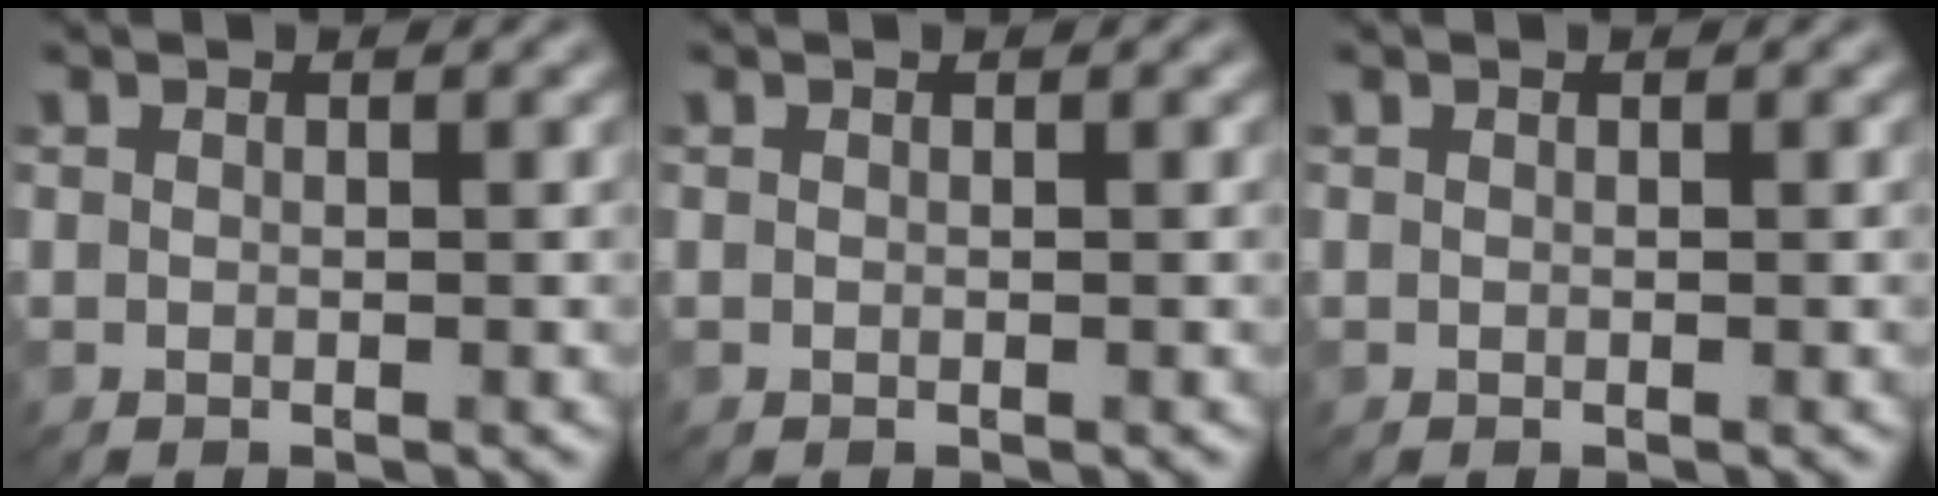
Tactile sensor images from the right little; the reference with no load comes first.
{"total": 0.0}
{"total": 0.0}